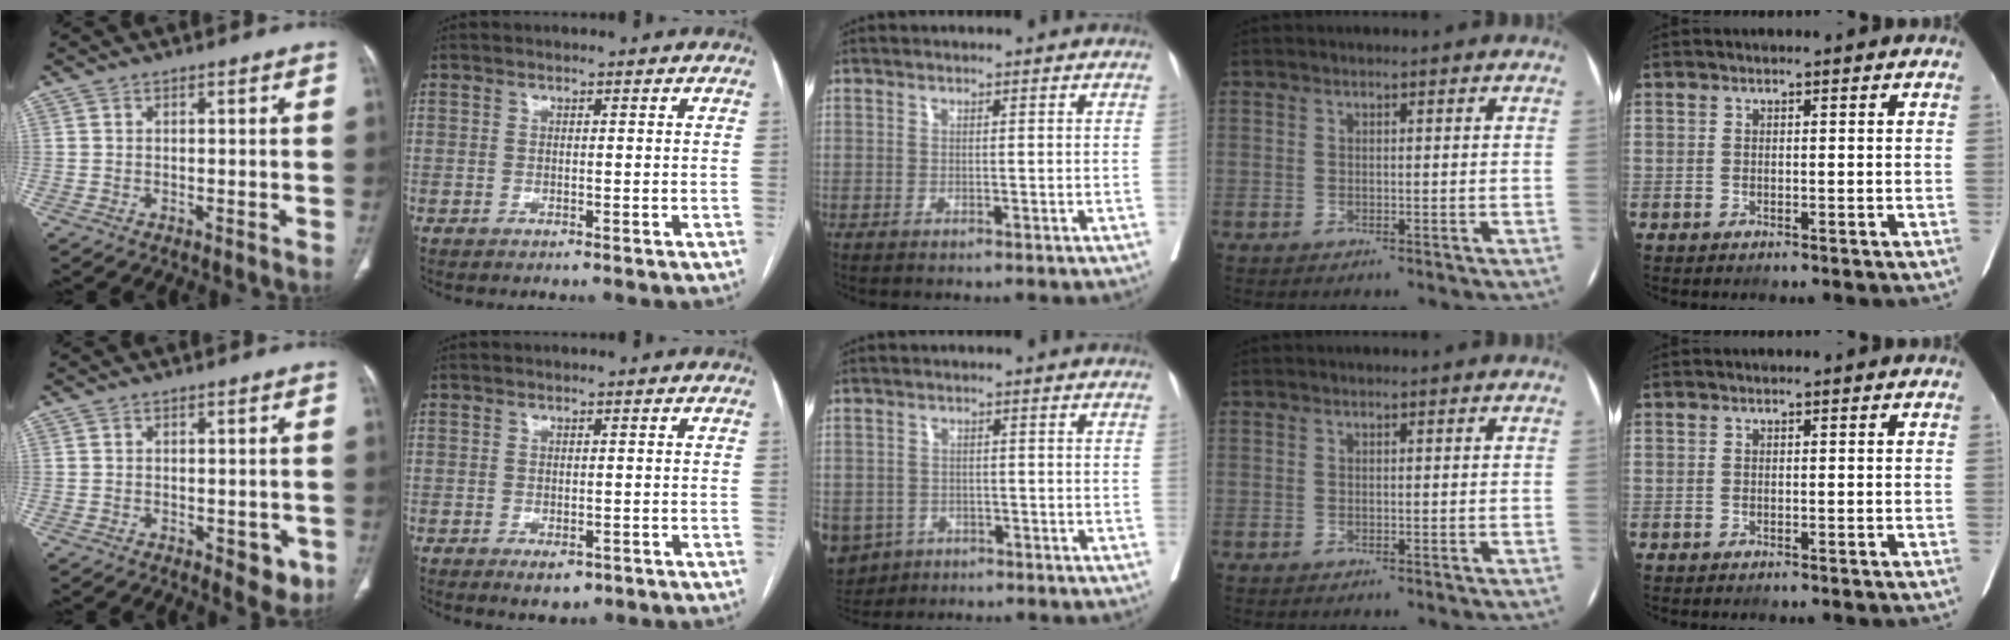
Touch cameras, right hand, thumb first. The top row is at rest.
{"thumb": {"total": 4.5, "force": [-1.5, 2.5, 3.4], "torque": [-0.017, -0.002, -0.013]}, "index": {"total": 2.8, "force": [-1.4, 1.5, 1.9], "torque": [-0.023, -0.002, -0.009]}, "middle": {"total": 9.5, "force": [-4.8, 7.7, 2.7], "torque": [-0.084, -0.003, -0.068]}}